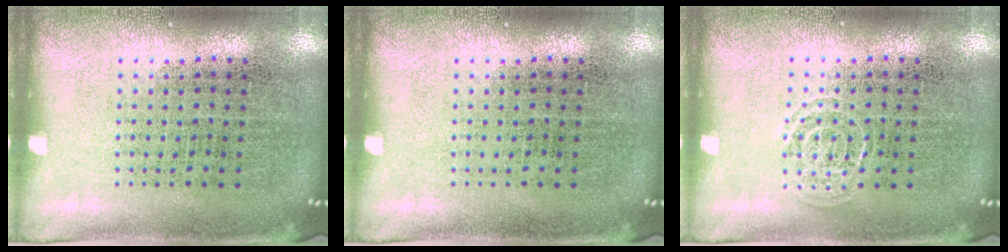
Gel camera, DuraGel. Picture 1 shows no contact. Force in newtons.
{"total": 0.0}
{"total": 1.3, "press": 1.3, "slide": 0.2}